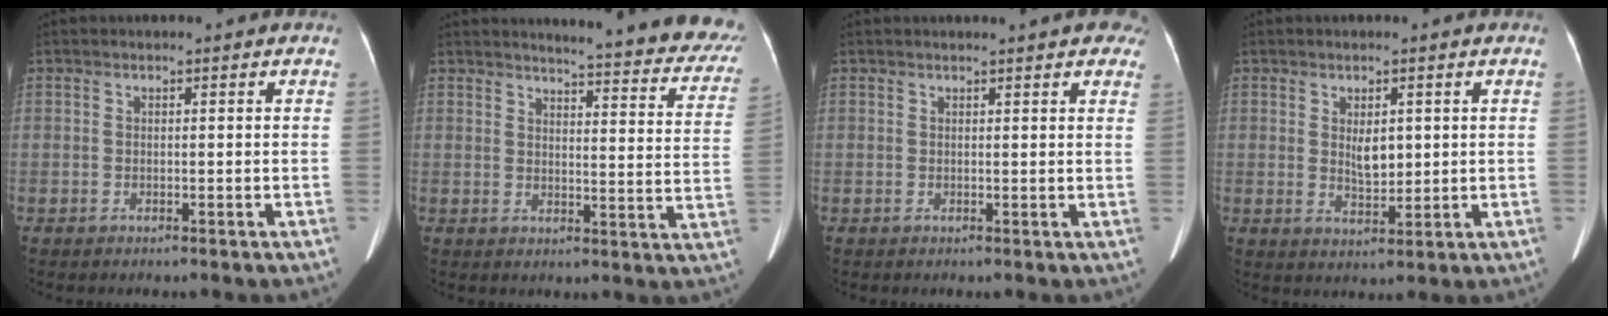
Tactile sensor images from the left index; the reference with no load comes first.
{"total": 21.4, "force": [19.5, 2.7, 8.3], "torque": [-0.082, -0.087, 0.204]}
{"total": 8.4, "force": [6.6, 1.9, 4.8], "torque": [-0.055, 0.014, 0.066]}
{"total": 3.8, "force": [0.8, 1.8, 3.3], "torque": [-0.061, -0.002, 0.020]}